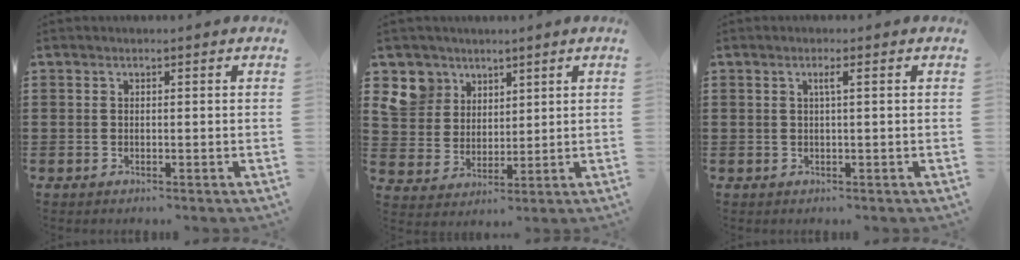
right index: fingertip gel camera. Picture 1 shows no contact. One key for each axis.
{"total": 7.5, "fx": 4.3, "fy": 6.1, "fz": 1.0, "tx": -0.070, "ty": -0.005, "tz": 0.084}
{"total": 1.4, "fx": 0.3, "fy": -0.2, "fz": 1.4, "tx": -0.024, "ty": -0.001, "tz": 0.002}